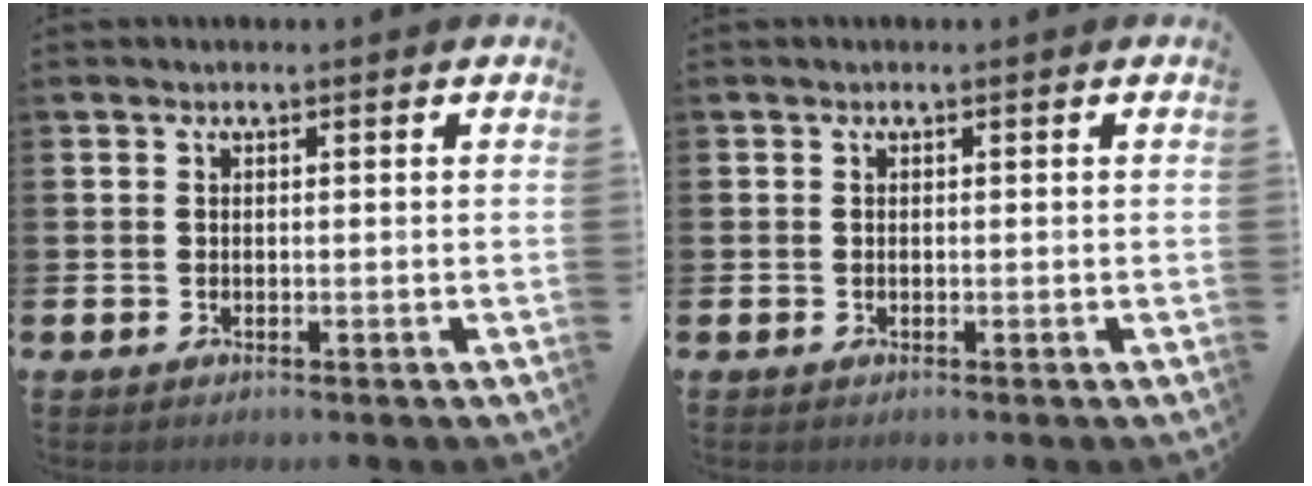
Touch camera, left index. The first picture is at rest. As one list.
[{"total": 0.0}]